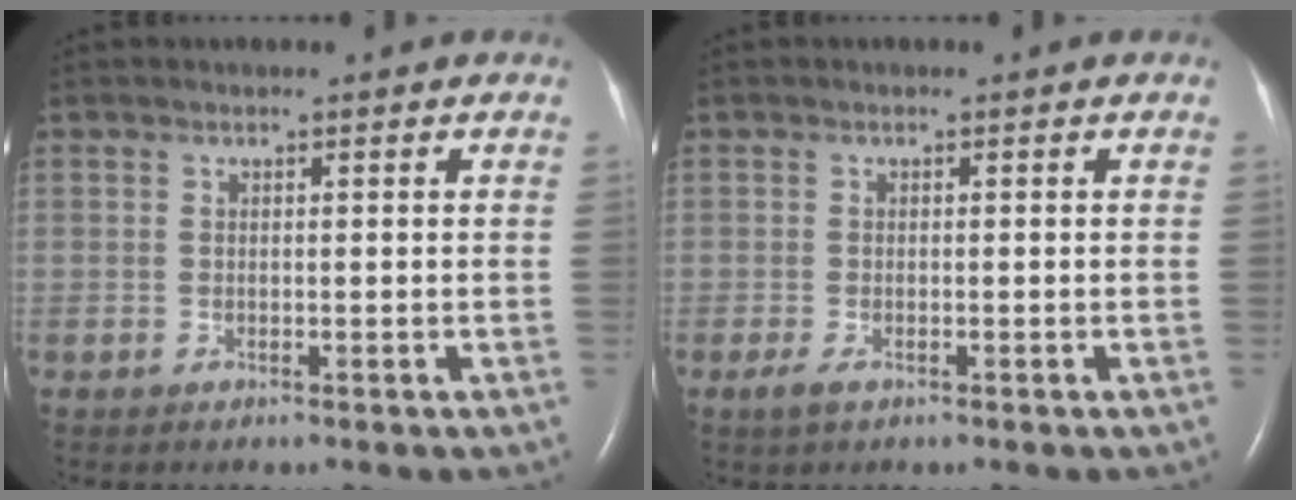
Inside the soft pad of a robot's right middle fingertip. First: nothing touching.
{"total": 1.7, "force": [-0.9, 0.7, 1.2], "torque": [-0.032, -0.003, -0.015]}